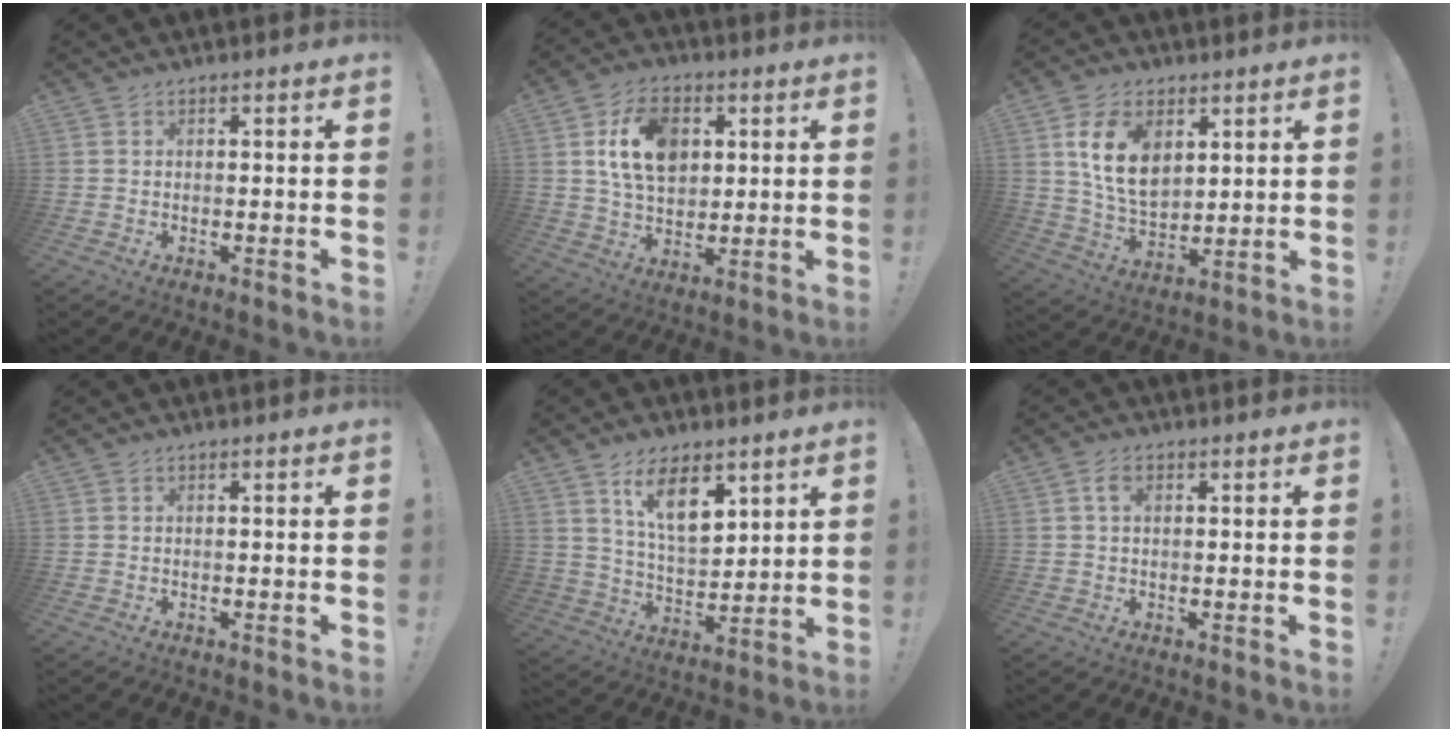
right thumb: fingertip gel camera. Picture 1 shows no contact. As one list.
[{"total": 13.8, "force": [4.0, 9.5, 9.2], "torque": [-0.150, -0.002, 0.071]}, {"total": 14.0, "force": [5.3, 9.4, 8.9], "torque": [-0.162, -0.013, 0.103]}, {"total": 0.0}, {"total": 12.6, "force": [7.6, 6.8, 7.4], "torque": [-0.127, -0.035, 0.144]}, {"total": 2.9, "force": [1.1, 1.6, 2.2], "torque": [-0.037, 0.001, 0.017]}]